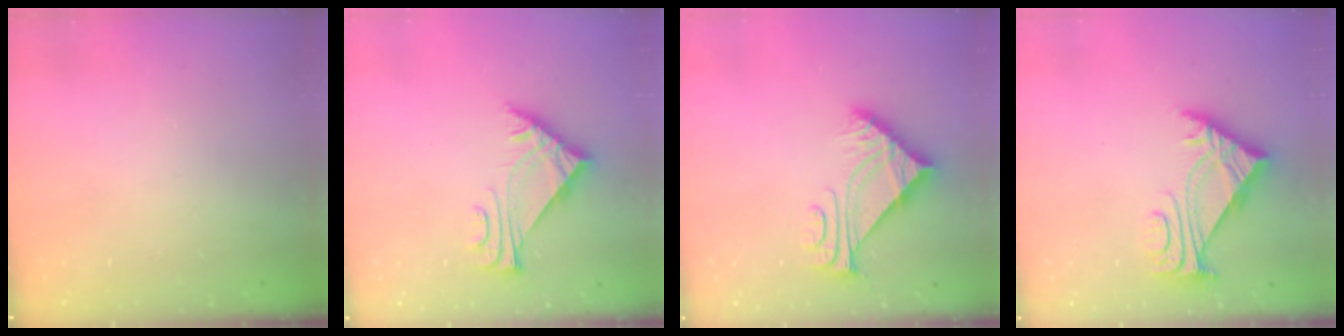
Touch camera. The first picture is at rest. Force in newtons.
{"total": 6.1, "press": 6.1, "slide": 0.3}
{"total": 7.7, "press": 7.6, "slide": 1.0}
{"total": 6.1, "press": 6.0, "slide": 1.1}